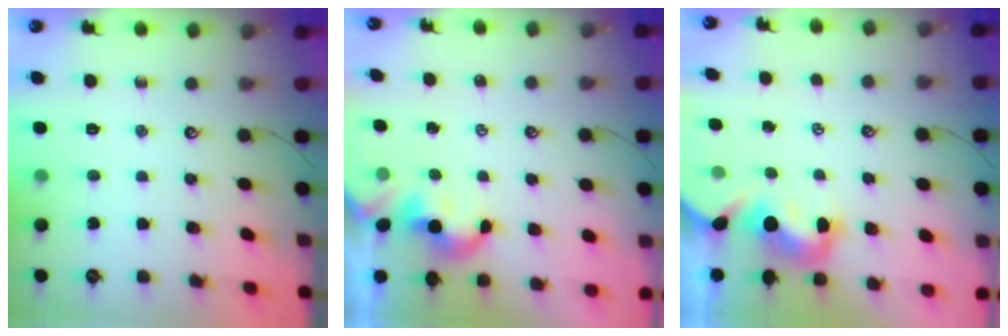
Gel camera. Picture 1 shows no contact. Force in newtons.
{"total": 2.2, "press": 2.1, "slide": 0.3}
{"total": 2.0, "press": 1.8, "slide": 0.9}